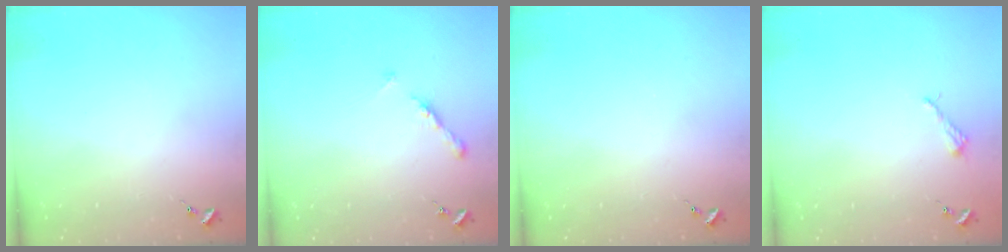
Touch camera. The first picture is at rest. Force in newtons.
{"total": 5.3, "press": 5.2, "slide": 0.6}
{"total": 0.0}
{"total": 2.6, "press": 2.6, "slide": 0.3}